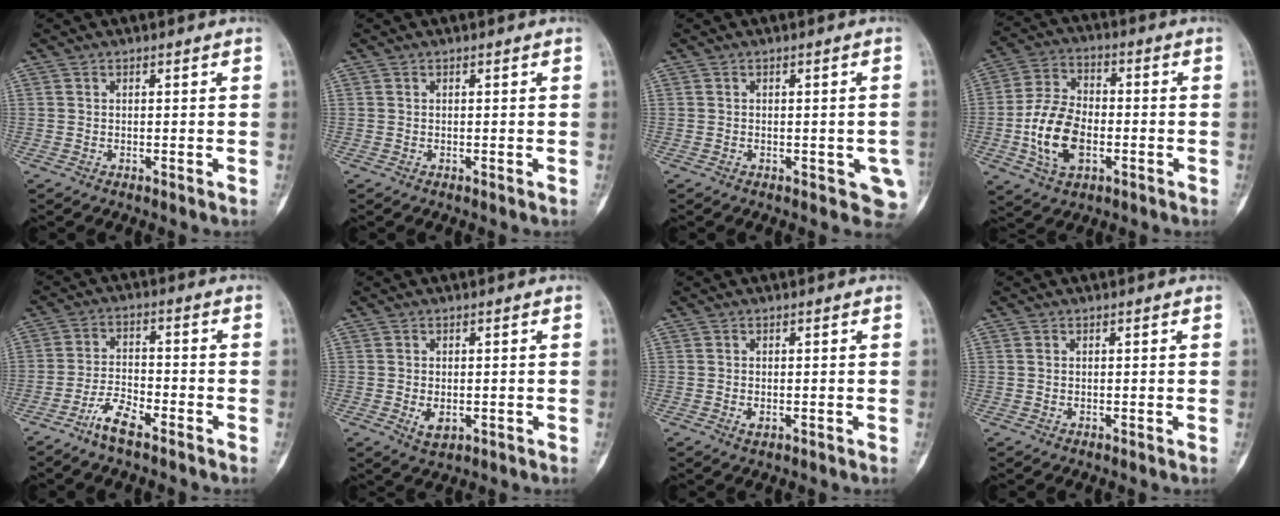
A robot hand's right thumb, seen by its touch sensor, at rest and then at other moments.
{"total": 0.0}
{"total": 4.8, "force": [-1.3, 2.5, 3.9], "torque": [-0.024, -0.003, -0.014]}
{"total": 12.9, "force": [-3.1, 8.0, 9.6], "torque": [-0.175, 0.017, -0.057]}
{"total": 5.1, "force": [-3.7, 1.6, 3.2], "torque": [-0.063, 0.024, -0.071]}
{"total": 3.1, "force": [-0.7, 2.0, 2.3], "torque": [-0.034, -0.002, -0.004]}
{"total": 1.5, "force": [-0.5, 0.9, 1.1], "torque": [-0.019, -0.002, -0.006]}
{"total": 0.0}